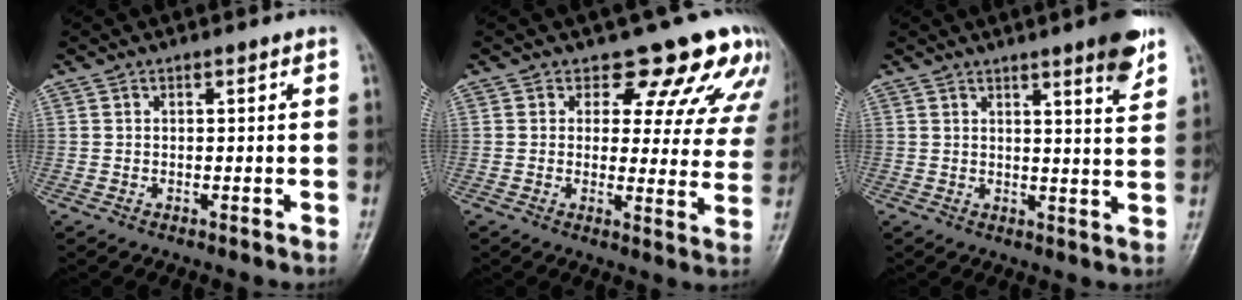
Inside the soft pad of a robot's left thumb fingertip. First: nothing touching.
{"total": 12.2, "force": [9.8, 5.8, 4.4], "torque": [0.003, -0.056, 0.092]}
{"total": 6.6, "force": [4.3, 0.6, 4.9], "torque": [-0.059, -0.027, 0.056]}